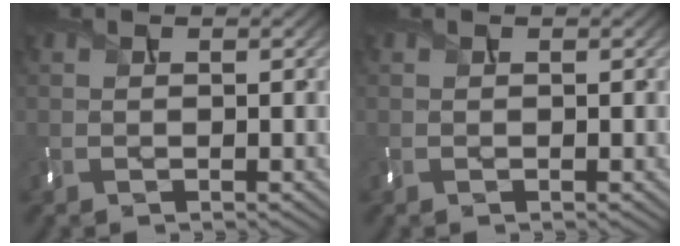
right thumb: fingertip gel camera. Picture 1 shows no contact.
{"total": 0.0}